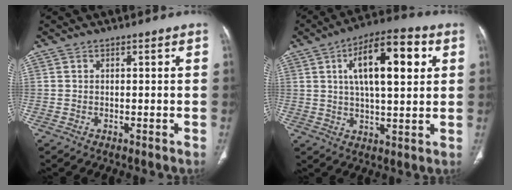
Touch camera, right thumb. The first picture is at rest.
{"total": 15.6, "force": [4.6, 6.1, 13.6], "torque": [-0.195, 0.006, 0.066]}